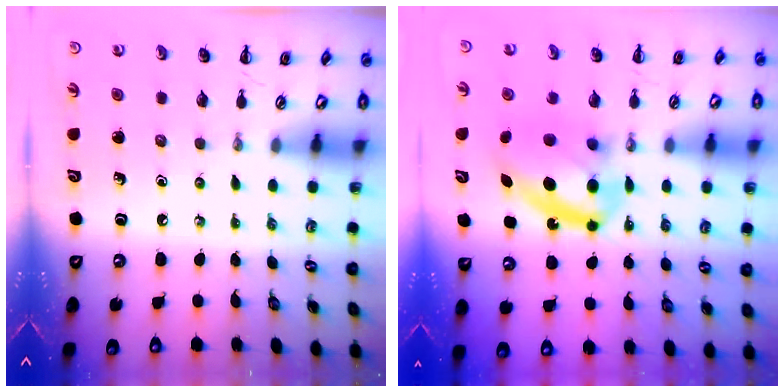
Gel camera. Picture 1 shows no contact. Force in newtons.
{"total": 12.3, "press": 11.9, "slide": 2.9}